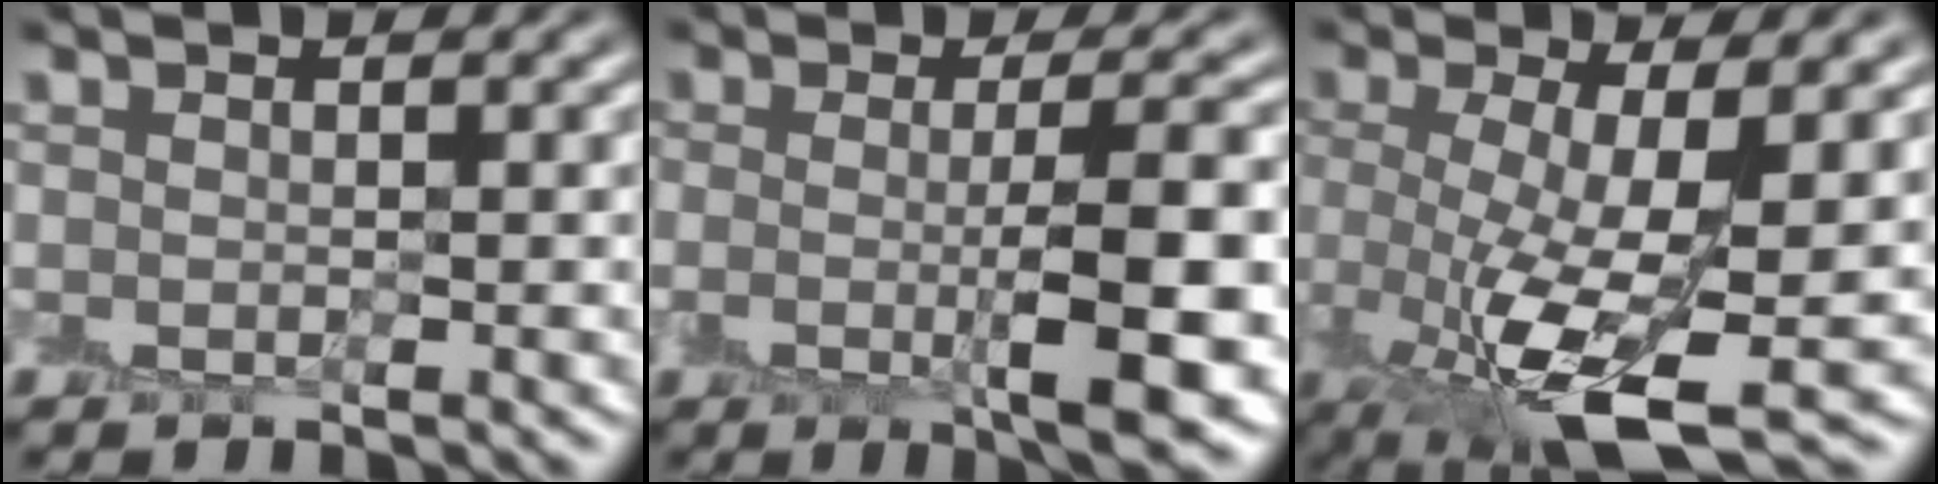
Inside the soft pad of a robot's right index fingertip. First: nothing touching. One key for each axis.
{"total": 7.2, "fx": -0.7, "fy": 1.7, "fz": 6.9, "tx": -0.097, "ty": -0.006, "tz": -0.008}
{"total": 9.8, "fx": -1.4, "fy": 3.0, "fz": 9.2, "tx": -0.166, "ty": -0.017, "tz": -0.015}